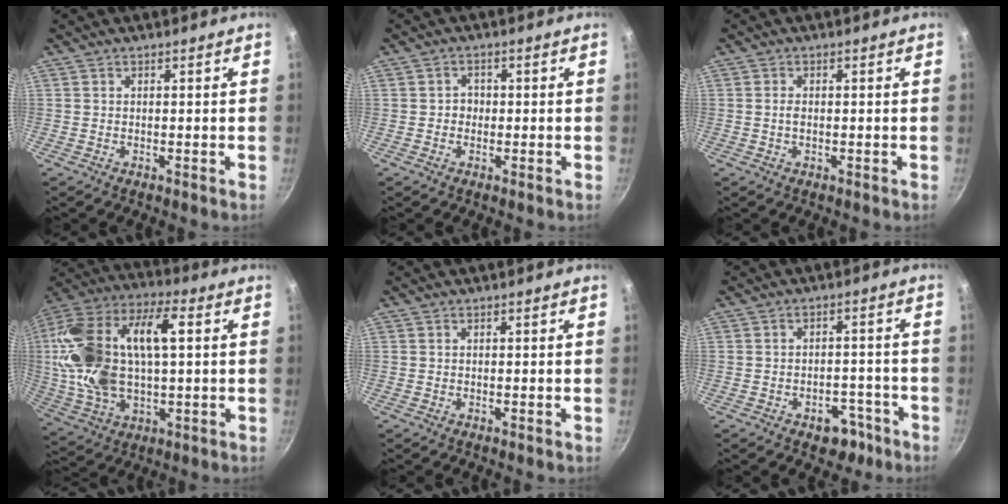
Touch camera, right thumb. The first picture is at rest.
{"total": 2.0, "force": [-0.3, 1.8, 0.8], "torque": [0.002, 0.007, -0.009]}
{"total": 1.4, "force": [-0.1, 0.8, 1.1], "torque": [-0.023, 0.000, -0.002]}
{"total": 25.5, "force": [3.2, 12.7, 21.8], "torque": [-0.456, 0.018, 0.053]}
{"total": 0.0}
{"total": 5.6, "force": [-3.3, 3.6, 2.6], "torque": [-0.012, 0.033, -0.042]}